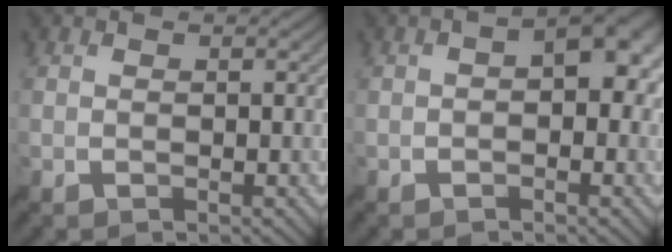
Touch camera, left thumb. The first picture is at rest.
{"total": 5.2, "force": [-0.2, 2.7, 4.5], "torque": [-0.054, 0.007, -0.007]}